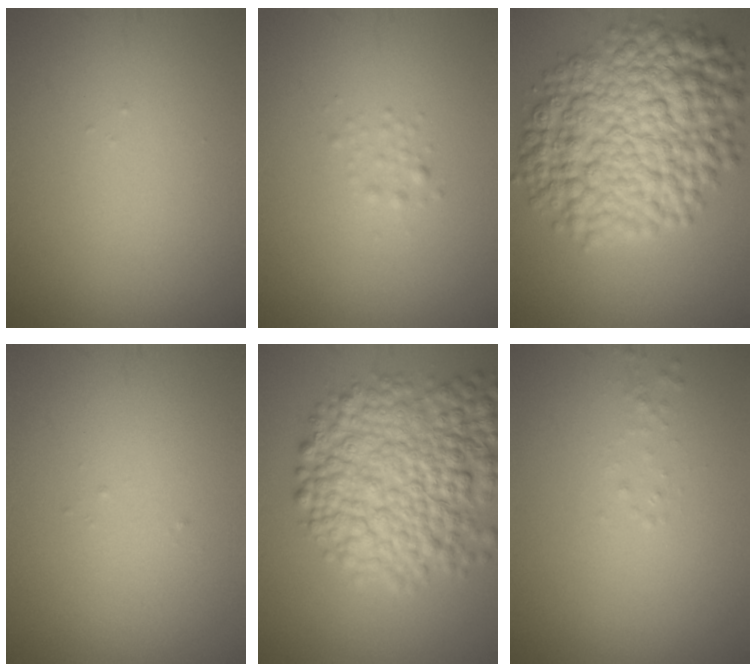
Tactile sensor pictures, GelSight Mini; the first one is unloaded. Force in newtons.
{"total": 0.8, "press": 0.8, "slide": 0.0}
{"total": 12.6, "press": 12.6, "slide": 0.2}
{"total": 0.0}
{"total": 10.3, "press": 10.3, "slide": 0.4}
{"total": 0.7, "press": 0.6, "slide": 0.1}